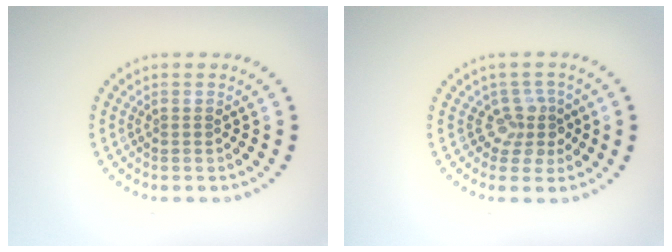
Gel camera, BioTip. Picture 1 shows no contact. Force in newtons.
{"total": 2.6, "press": 1.9, "slide": 1.9}